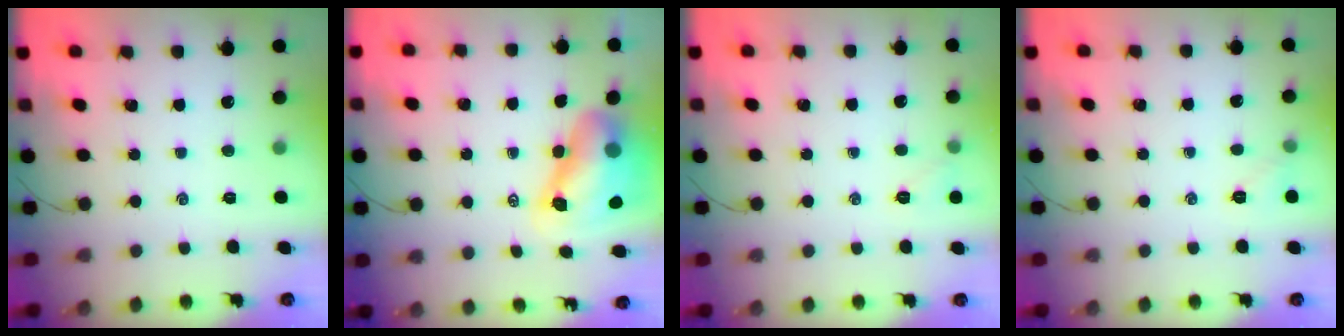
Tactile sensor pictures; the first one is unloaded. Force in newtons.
{"total": 11.9, "press": 11.4, "slide": 3.4}
{"total": 4.7, "press": 4.5, "slide": 1.1}
{"total": 4.7, "press": 4.5, "slide": 1.3}